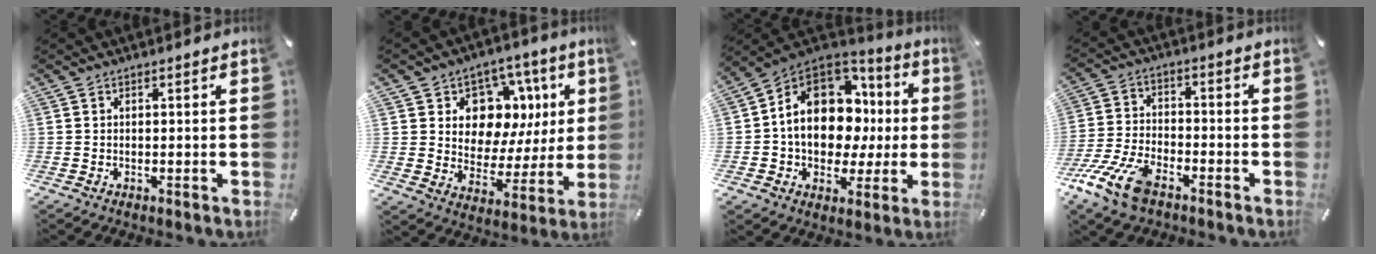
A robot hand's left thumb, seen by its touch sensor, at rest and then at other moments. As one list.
[{"total": 10.6, "force": [4.3, 8.8, 4.1], "torque": [-0.056, -0.048, 0.081]}, {"total": 15.9, "force": [1.6, 12.1, 10.3], "torque": [-0.179, -0.014, 0.028]}, {"total": 12.4, "force": [-7.6, 6.3, 7.5], "torque": [-0.154, 0.037, -0.142]}]